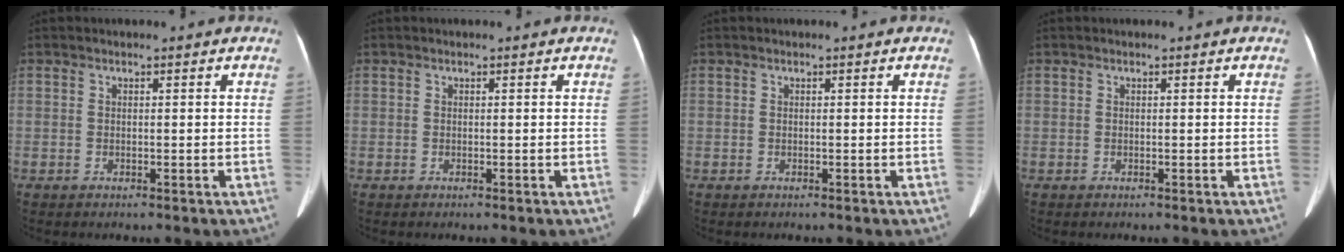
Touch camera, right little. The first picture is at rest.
{"total": 0.0}
{"total": 0.0}
{"total": 0.0}